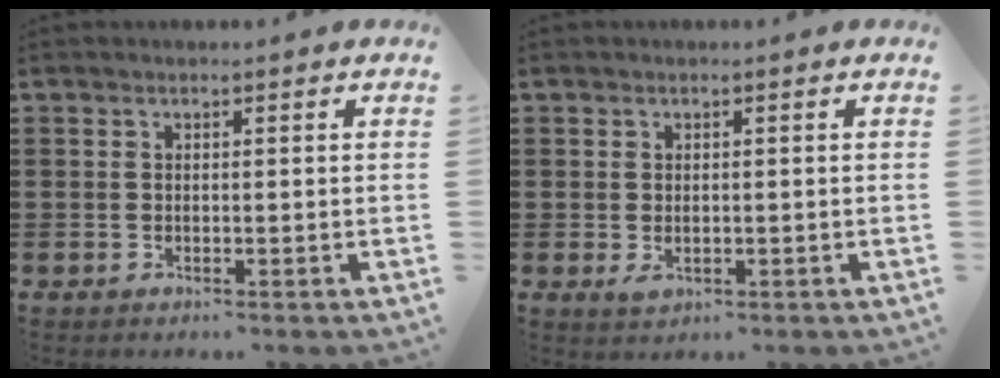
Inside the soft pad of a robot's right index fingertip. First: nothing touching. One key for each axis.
{"total": 1.4, "fx": -0.2, "fy": 0.8, "fz": 1.1, "tx": -0.022, "ty": 0.001, "tz": -0.004}